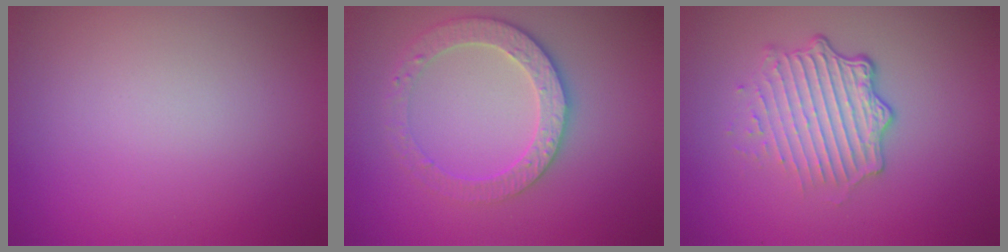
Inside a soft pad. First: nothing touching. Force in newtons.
{"total": 3.4, "press": 3.2, "slide": 0.8}
{"total": 4.8, "press": 3.3, "slide": 3.4}